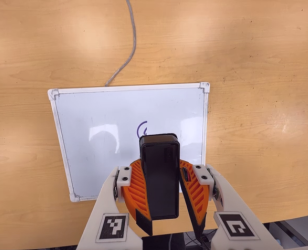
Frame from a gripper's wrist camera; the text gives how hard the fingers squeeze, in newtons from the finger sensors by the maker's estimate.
{"total": 11.8, "left": 12.0, "right": 11.7}